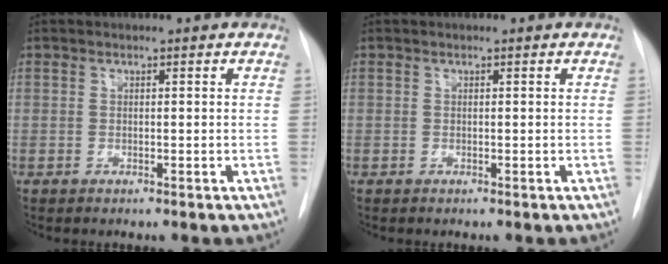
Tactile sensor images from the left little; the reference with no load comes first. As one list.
[{"total": 0.0}]